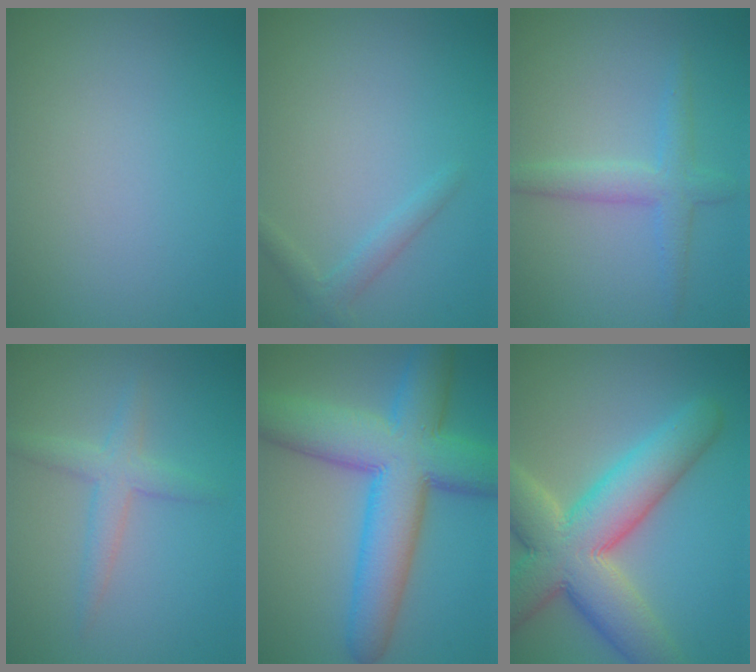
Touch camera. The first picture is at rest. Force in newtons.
{"total": 1.6, "press": 1.6, "slide": 0.1}
{"total": 2.8, "press": 2.8, "slide": 0.1}
{"total": 2.5, "press": 2.5, "slide": 0.2}
{"total": 11.5, "press": 11.5, "slide": 0.4}
{"total": 11.0, "press": 10.9, "slide": 0.6}